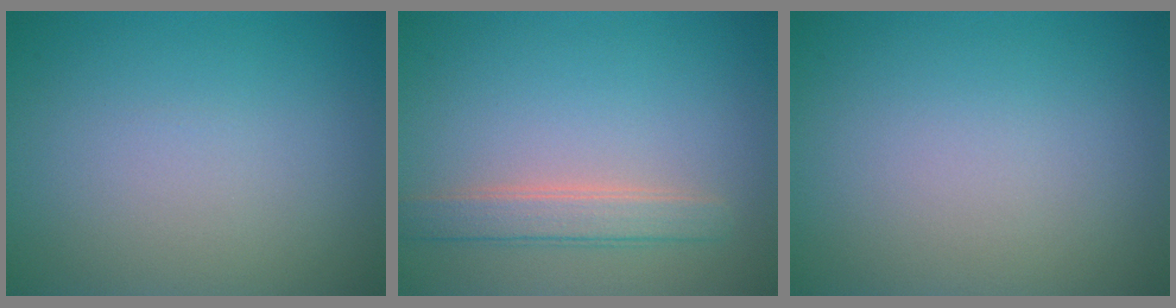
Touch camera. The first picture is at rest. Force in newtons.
{"total": 2.7, "press": 2.7, "slide": 0.5}
{"total": 0.0}